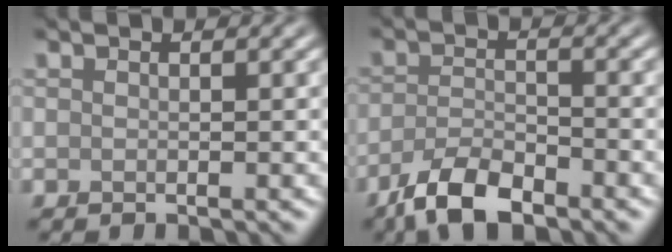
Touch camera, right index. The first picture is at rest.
{"total": 5.0, "force": [-3.6, 1.9, 2.9], "torque": [-0.053, -0.008, -0.073]}